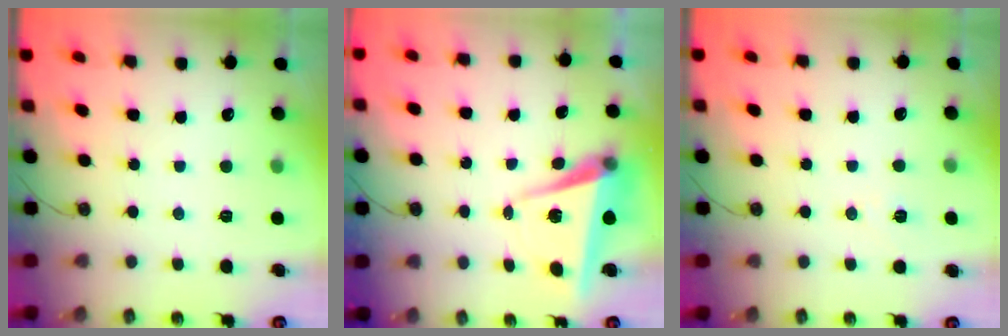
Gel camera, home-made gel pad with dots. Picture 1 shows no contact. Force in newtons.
{"total": 6.8, "press": 5.2, "slide": 4.3}
{"total": 6.9, "press": 5.1, "slide": 4.6}